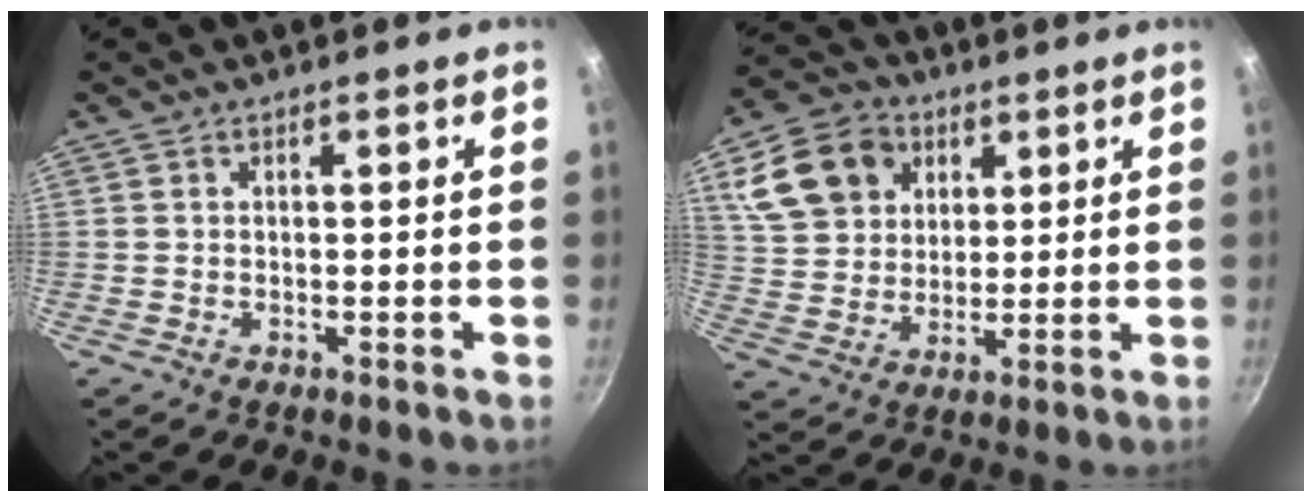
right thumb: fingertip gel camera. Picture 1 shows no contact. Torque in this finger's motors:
{"motor_torque": [-0.62, 1.15, 0.03, 0.00, 0.26]}